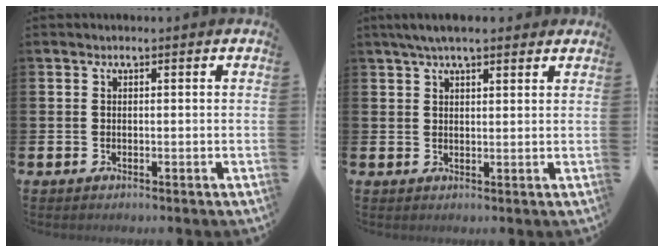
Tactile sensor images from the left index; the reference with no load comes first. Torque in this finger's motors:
{"motor_torque": [1.05, -1.09, 0.50, 0.21]}